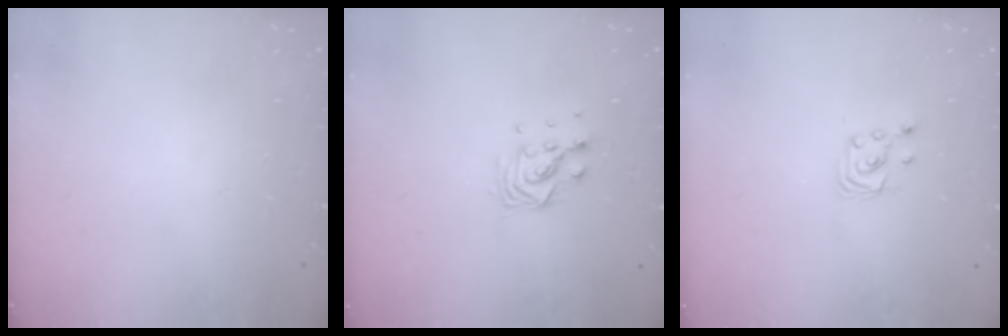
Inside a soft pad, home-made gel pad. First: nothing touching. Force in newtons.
{"total": 7.9, "press": 7.9, "slide": 0.5}
{"total": 2.4, "press": 2.4, "slide": 0.2}